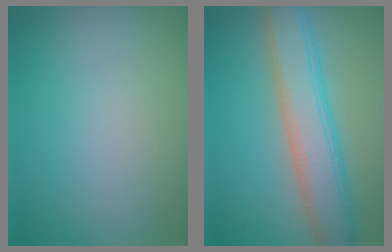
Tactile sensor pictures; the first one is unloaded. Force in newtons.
{"total": 6.5, "press": 6.5, "slide": 0.1}